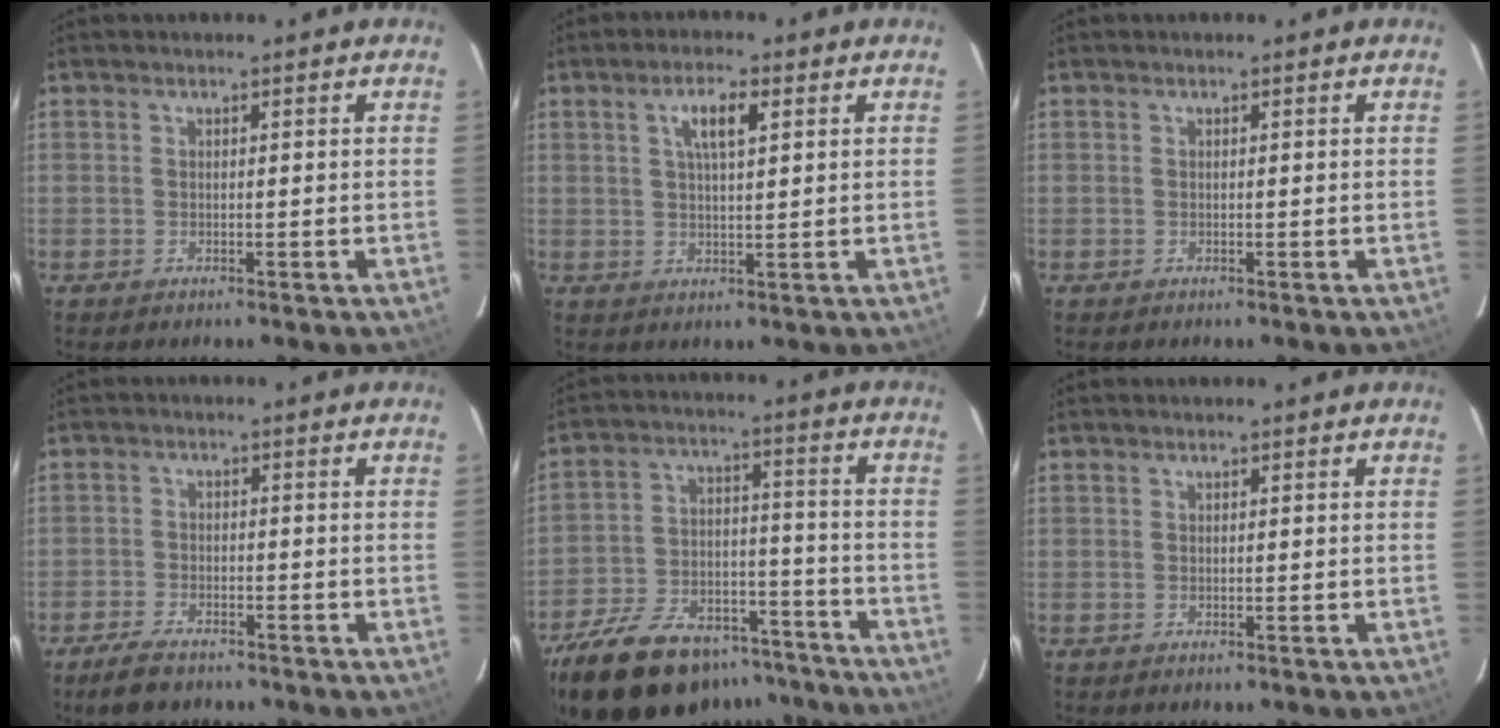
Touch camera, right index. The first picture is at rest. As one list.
[{"total": 5.1, "force": [2.1, 1.3, 4.5], "torque": [-0.080, 0.006, 0.038]}, {"total": 0.0}, {"total": 6.0, "force": [-4.7, 2.4, 2.7], "torque": [-0.074, -0.004, -0.084]}, {"total": 26.6, "force": [-20.2, 11.8, 12.6], "torque": [-0.260, 0.008, -0.295]}, {"total": 0.0}]